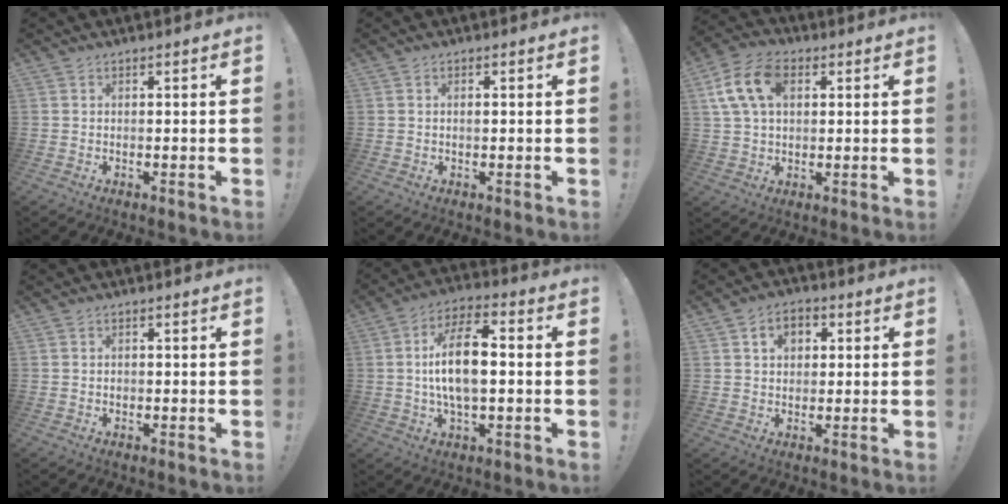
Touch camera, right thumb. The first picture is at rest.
{"total": 0.7, "force": [0.0, 0.1, 0.7], "torque": [-0.015, 0.001, 0.000]}
{"total": 14.0, "force": [4.5, 9.2, 9.6], "torque": [-0.178, -0.002, 0.084]}
{"total": 0.5, "force": [-0.2, 0.5, 0.0], "torque": [0.000, 0.002, -0.003]}
{"total": 13.5, "force": [0.1, 6.0, 12.1], "torque": [-0.207, 0.008, -0.001]}
{"total": 6.2, "force": [1.7, 4.7, 3.5], "torque": [-0.054, 0.004, 0.031]}